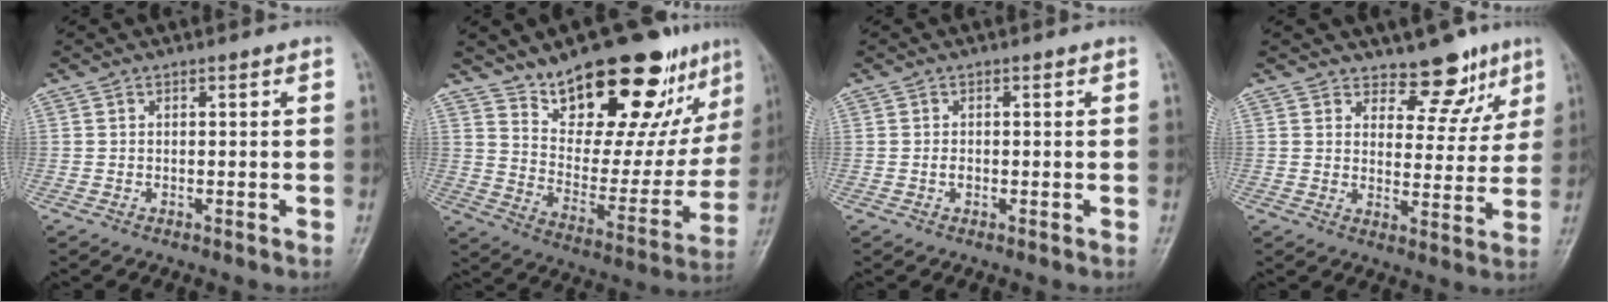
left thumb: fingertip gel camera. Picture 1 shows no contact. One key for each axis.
{"total": 26.0, "fx": 17.4, "fy": 10.7, "fz": 16.1, "tx": -0.182, "ty": -0.083, "tz": 0.271}
{"total": 1.0, "fx": -0.2, "fy": 0.7, "fz": 0.7, "tx": -0.009, "ty": 0.001, "tz": -0.004}
{"total": 7.8, "fx": 6.1, "fy": 4.3, "fz": 2.5, "tx": 0.008, "ty": -0.043, "tz": 0.086}